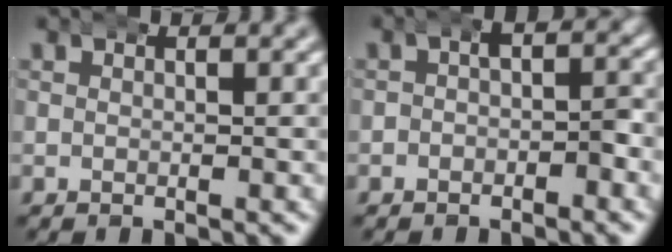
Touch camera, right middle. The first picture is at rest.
{"total": 2.5, "force": [-0.5, 1.9, 1.7], "torque": [-0.020, 0.004, -0.015]}